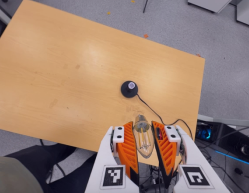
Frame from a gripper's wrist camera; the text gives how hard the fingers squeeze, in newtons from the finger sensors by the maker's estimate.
{"total": 17.9, "left": 19.1, "right": 16.7}